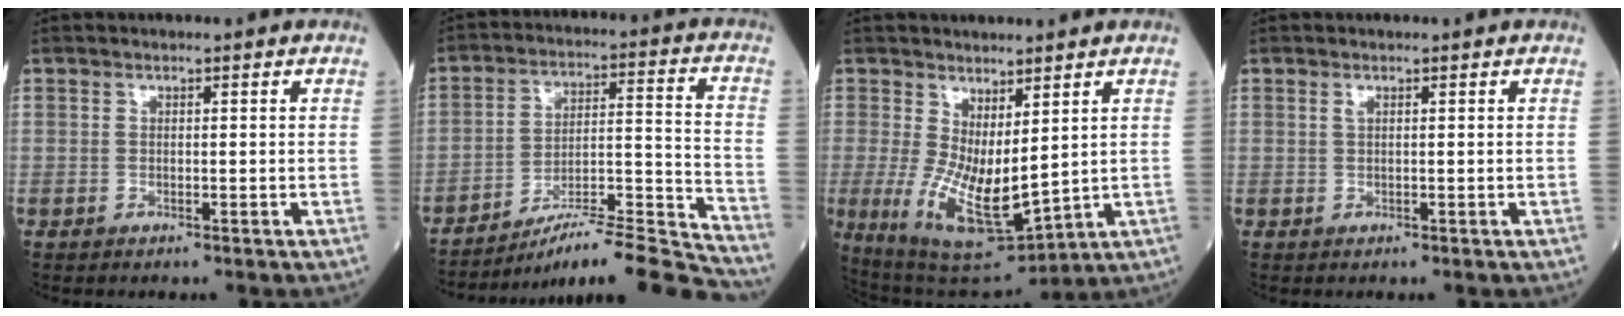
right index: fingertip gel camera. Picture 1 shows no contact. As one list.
[{"total": 16.7, "force": [-15.5, -0.9, 6.2], "torque": [-0.088, 0.024, -0.245]}, {"total": 12.3, "force": [0.0, 4.1, 11.6], "torque": [-0.218, -0.024, 0.026]}, {"total": 0.5, "force": [0.3, 0.0, 0.4], "torque": [-0.014, -0.001, 0.007]}]